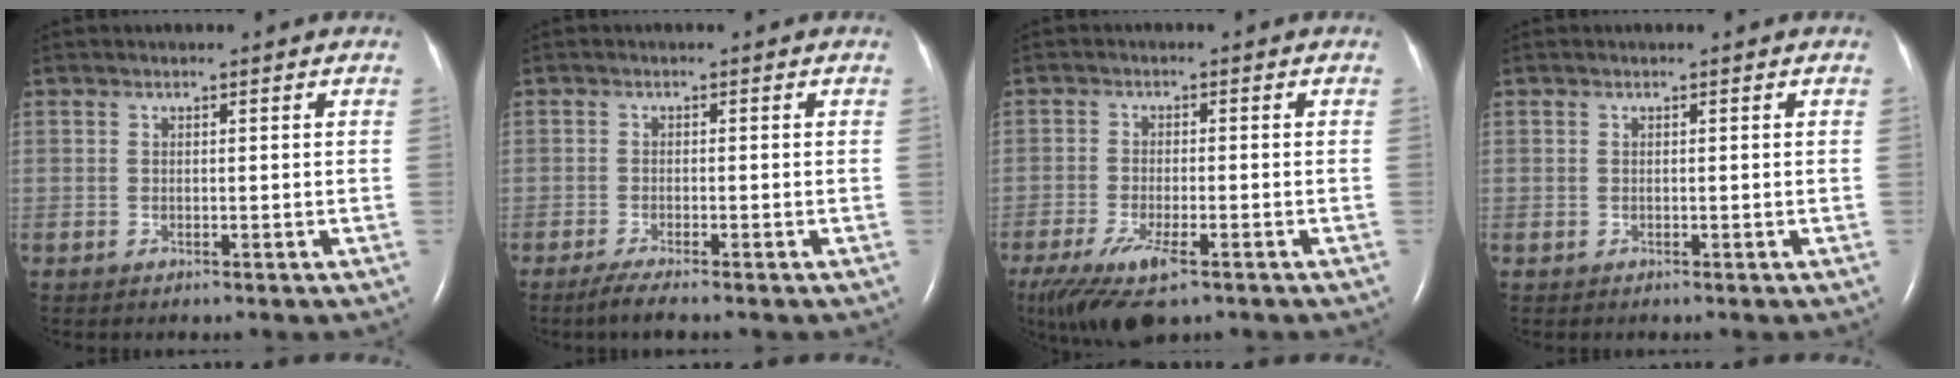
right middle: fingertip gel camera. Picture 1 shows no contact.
{"total": 2.9, "force": [-2.3, 0.0, 1.8], "torque": [-0.040, -0.008, -0.043]}
{"total": 9.5, "force": [-6.0, 2.5, 7.0], "torque": [-0.131, -0.022, -0.100]}
{"total": 0.0}